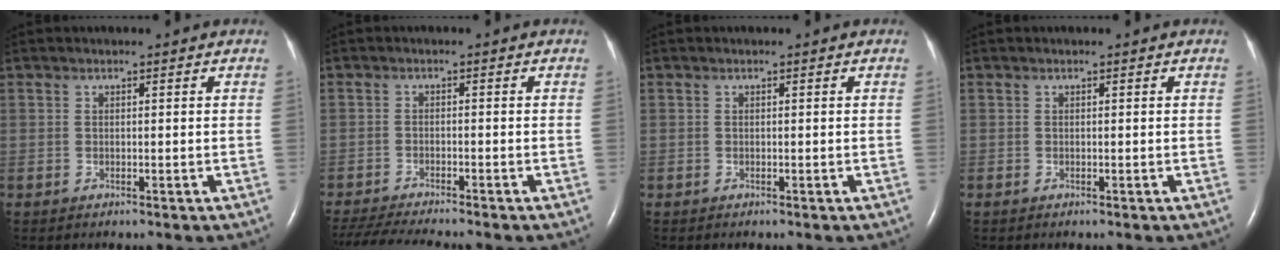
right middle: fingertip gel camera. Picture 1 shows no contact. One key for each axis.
{"total": 9.2, "fx": -8.3, "fy": -0.1, "fz": 3.9, "tx": -0.066, "ty": -0.020, "tz": -0.136}
{"total": 0.0}
{"total": 0.0}